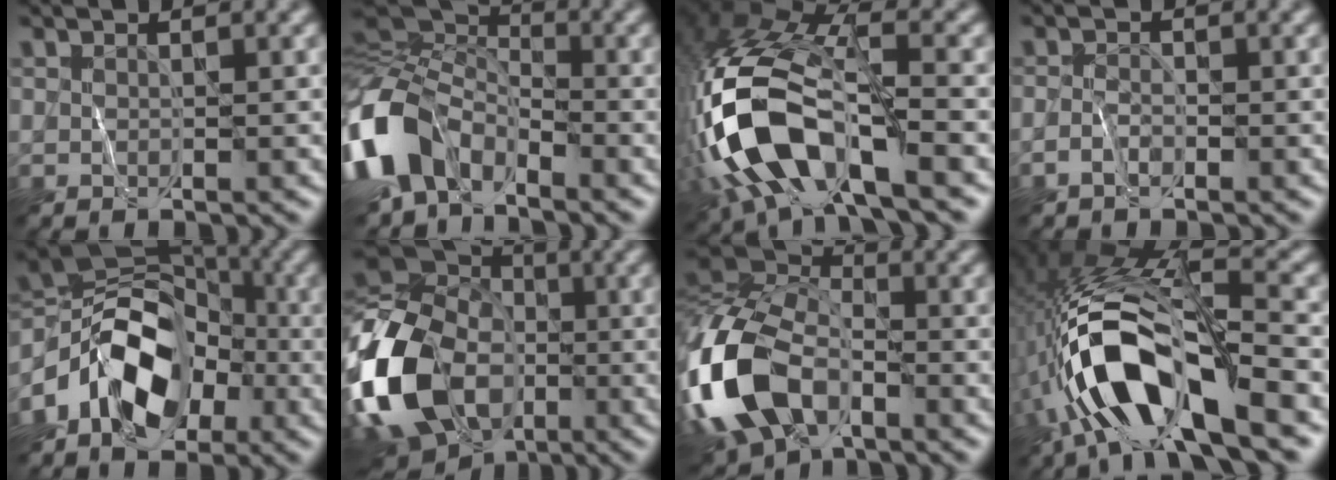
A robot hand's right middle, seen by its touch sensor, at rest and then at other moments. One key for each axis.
{"total": 10.8, "fx": -4.9, "fy": 6.9, "fz": 6.8, "tx": -0.158, "ty": -0.015, "tz": -0.110}
{"total": 13.8, "fx": -4.6, "fy": 6.4, "fz": 11.4, "tx": -0.260, "ty": -0.006, "tz": -0.087}
{"total": 1.2, "fx": -0.9, "fy": 0.5, "fz": 0.6, "tx": -0.012, "ty": 0.003, "tz": -0.019}
{"total": 9.7, "fx": -4.3, "fy": 6.2, "fz": 6.1, "tx": -0.102, "ty": 0.007, "tz": -0.096}
{"total": 16.9, "fx": -5.6, "fy": 12.7, "fz": 9.6, "tx": -0.234, "ty": -0.012, "tz": -0.114}
{"total": 13.7, "fx": -5.9, "fy": 8.2, "fz": 9.3, "tx": -0.216, "ty": -0.004, "tz": -0.132}
{"total": 12.4, "fx": -4.9, "fy": 4.2, "fz": 10.5, "tx": -0.212, "ty": 0.011, "tz": -0.090}